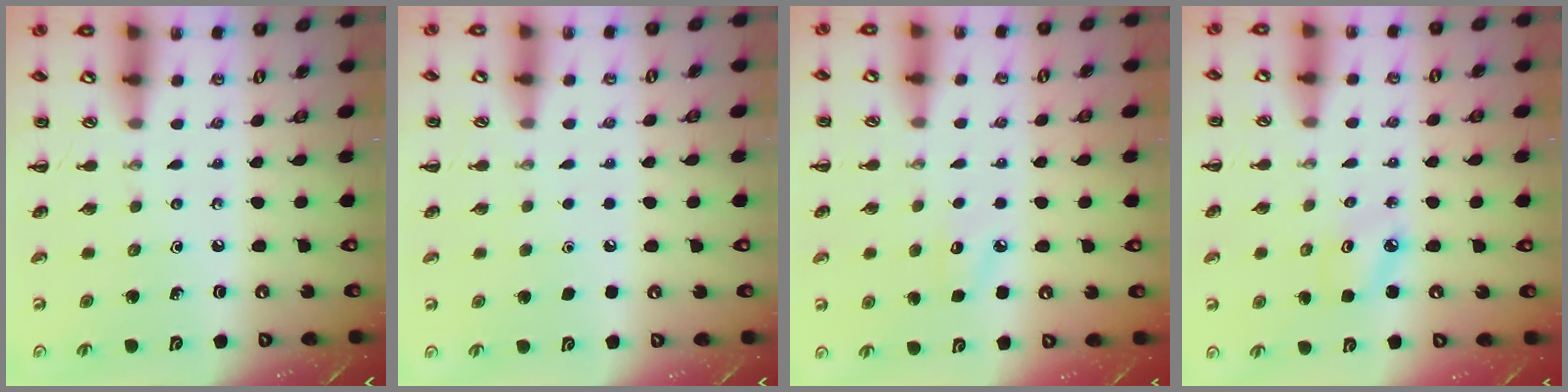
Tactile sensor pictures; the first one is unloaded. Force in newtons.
{"total": 1.6, "press": 1.6, "slide": 0.1}
{"total": 6.4, "press": 6.1, "slide": 1.8}
{"total": 2.8, "press": 2.7, "slide": 0.6}